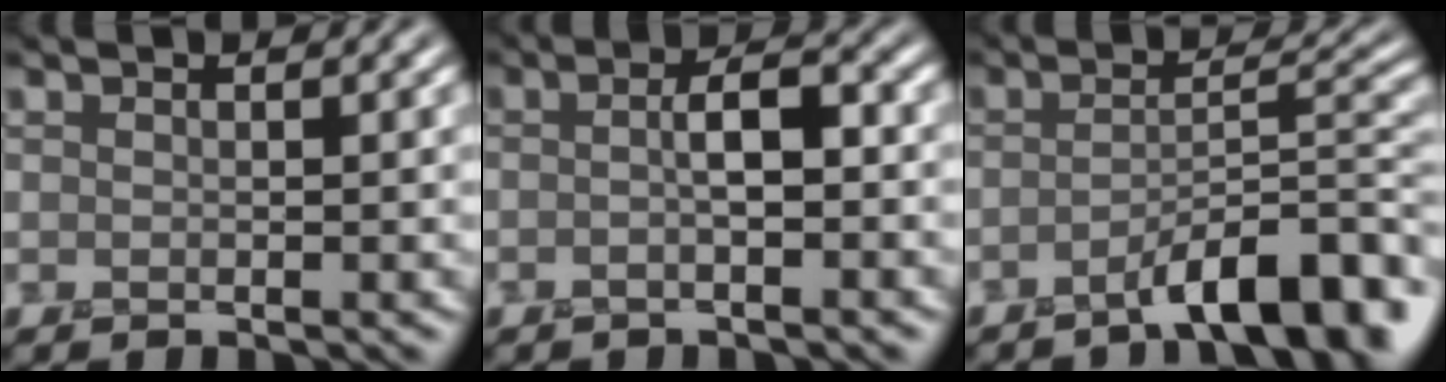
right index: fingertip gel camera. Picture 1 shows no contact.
{"total": 2.8, "force": [-0.5, 0.6, 2.7], "torque": [-0.046, 0.007, -0.012]}
{"total": 6.7, "force": [-4.2, 1.4, 5.0], "torque": [-0.068, 0.016, -0.065]}